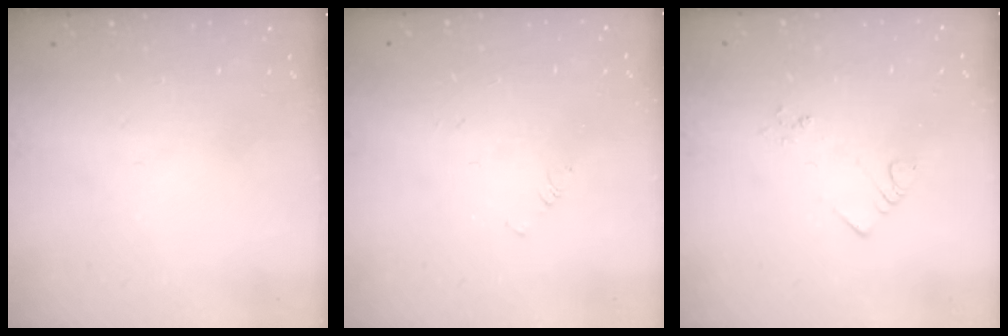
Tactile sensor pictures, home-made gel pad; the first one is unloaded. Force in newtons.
{"total": 1.4, "press": 1.3, "slide": 0.3}
{"total": 2.4, "press": 2.4, "slide": 0.4}